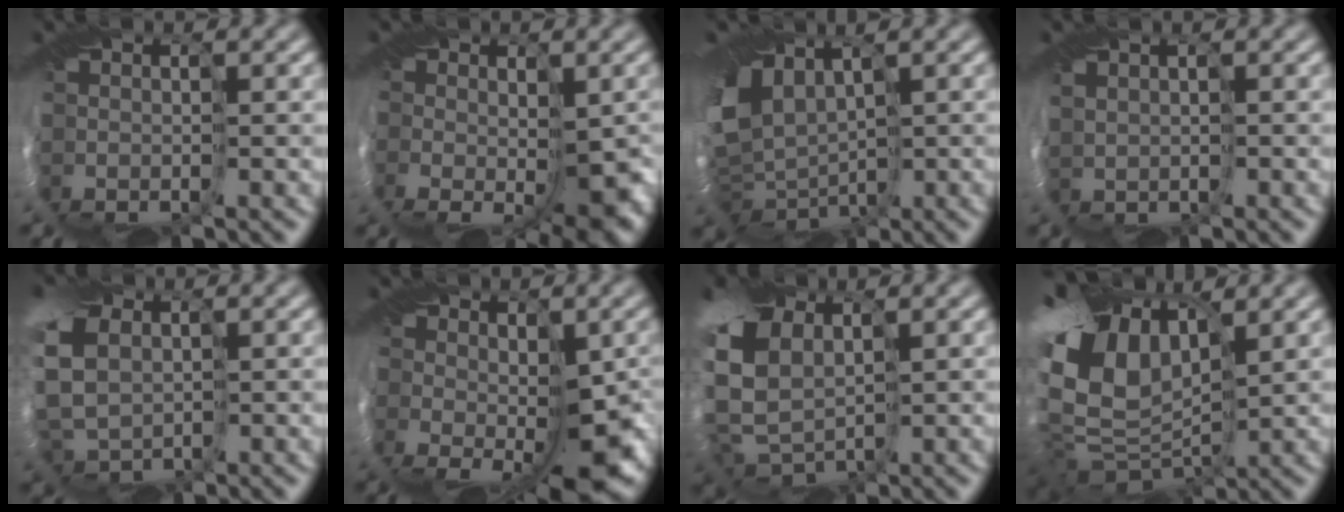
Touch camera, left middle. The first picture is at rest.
{"total": 8.5, "force": [-1.4, 4.6, 7.0], "torque": [-0.118, -0.025, -0.010]}
{"total": 7.8, "force": [2.0, 5.3, 5.3], "torque": [-0.123, -0.011, 0.051]}
{"total": 1.1, "force": [1.0, 0.4, 0.3], "torque": [-0.010, 0.003, 0.020]}
{"total": 10.5, "force": [1.9, 8.1, 6.5], "torque": [-0.170, 0.008, 0.021]}
{"total": 8.2, "force": [-1.6, 4.2, 6.9], "torque": [-0.115, -0.026, -0.019]}
{"total": 10.8, "force": [3.0, 7.4, 7.3], "torque": [-0.170, -0.003, 0.066]}
{"total": 11.9, "force": [3.6, 7.7, 8.4], "torque": [-0.203, 0.020, 0.057]}